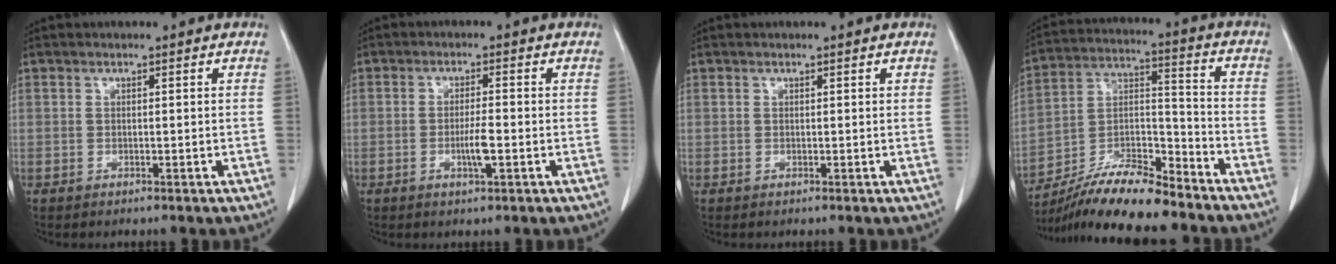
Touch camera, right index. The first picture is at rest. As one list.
[{"total": 3.4, "force": [-1.0, 0.3, 3.2], "torque": [-0.061, -0.003, -0.018]}, {"total": 0.0}, {"total": 14.4, "force": [-12.8, 1.9, 6.3], "torque": [-0.111, 0.014, -0.230]}]